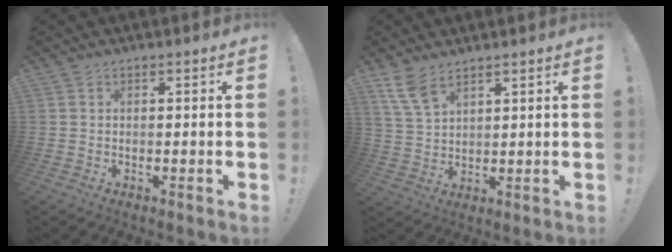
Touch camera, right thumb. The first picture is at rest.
{"total": 7.6, "force": [5.5, 3.1, 4.1], "torque": [-0.083, -0.023, 0.107]}